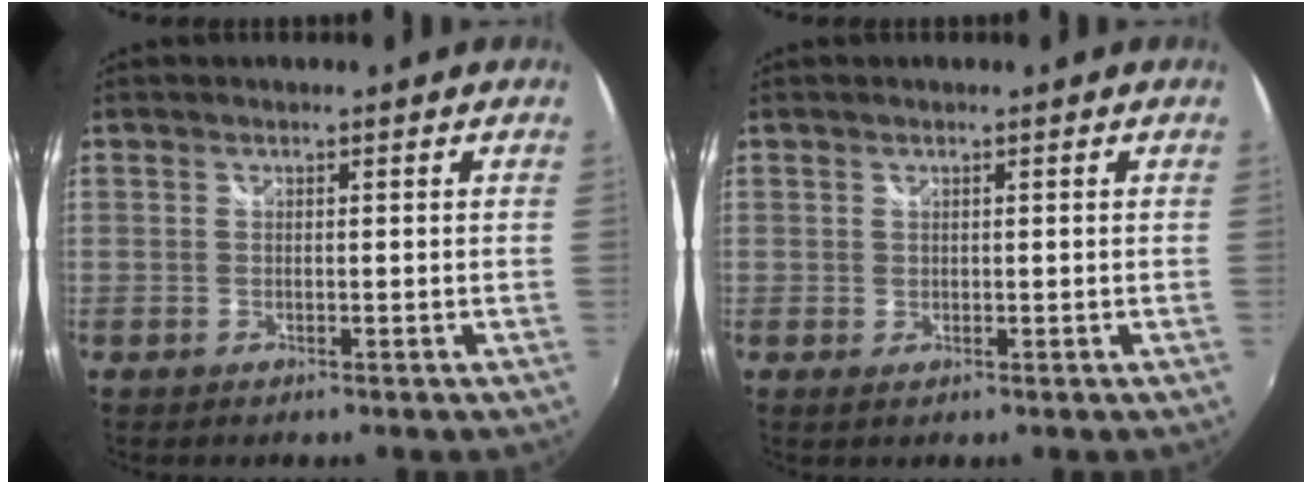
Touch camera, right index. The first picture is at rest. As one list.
[{"total": 0.6, "force": [0.3, 0.5, 0.1], "torque": [0.001, -0.001, 0.005]}]